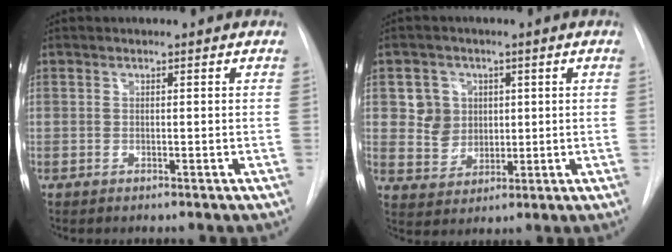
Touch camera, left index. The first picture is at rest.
{"total": 6.0, "force": [1.5, 5.6, 1.3], "torque": [-0.028, 0.016, 0.036]}